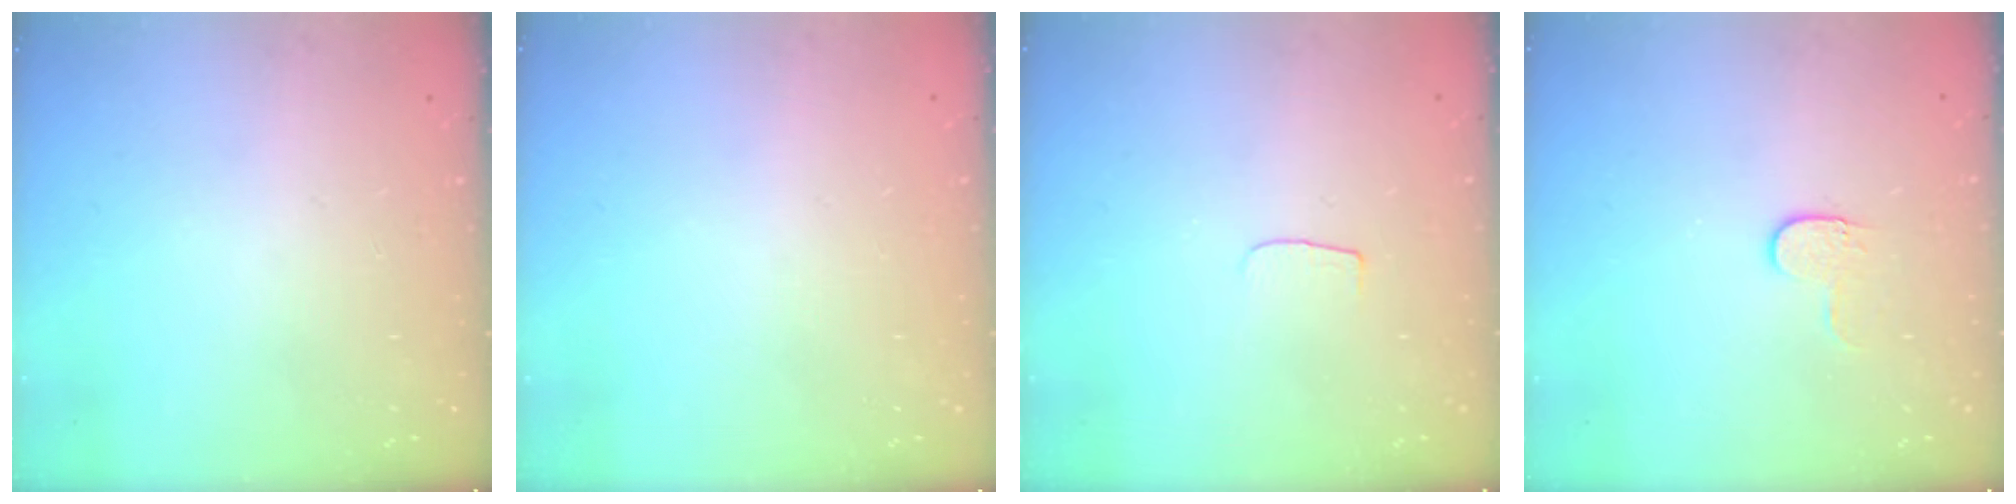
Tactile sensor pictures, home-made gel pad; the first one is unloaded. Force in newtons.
{"total": 0.0}
{"total": 3.0, "press": 3.0, "slide": 0.3}
{"total": 3.9, "press": 3.9, "slide": 0.5}